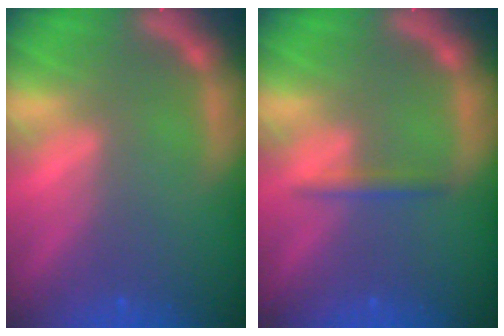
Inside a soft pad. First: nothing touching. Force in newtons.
{"total": 1.4}